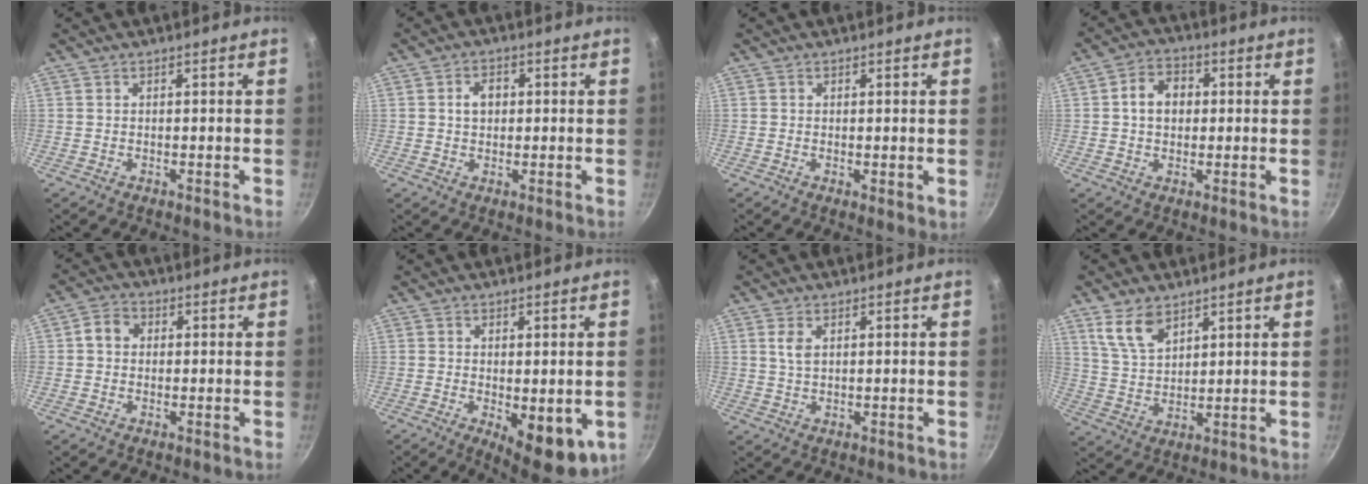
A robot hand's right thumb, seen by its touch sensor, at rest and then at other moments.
{"total": 3.7, "force": [0.5, 2.8, 2.3], "torque": [-0.020, 0.008, 0.005]}
{"total": 1.4, "force": [0.3, 0.6, 1.2], "torque": [-0.016, -0.011, 0.001]}
{"total": 6.8, "force": [0.7, 5.4, 4.2], "torque": [-0.047, 0.013, 0.001]}
{"total": 4.0, "force": [0.4, 3.4, 2.0], "torque": [-0.022, 0.009, -0.005]}
{"total": 10.5, "force": [-2.2, 4.4, 9.2], "torque": [-0.099, -0.009, -0.017]}
{"total": 2.6, "force": [0.9, 1.4, 2.0], "torque": [-0.039, -0.003, 0.019]}
{"total": 7.6, "force": [4.8, 3.9, 4.4], "torque": [-0.069, -0.024, 0.102]}